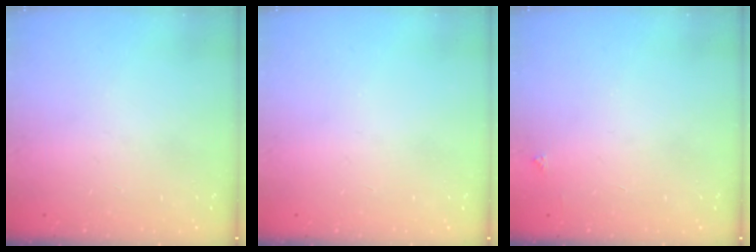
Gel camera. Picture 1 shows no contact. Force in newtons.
{"total": 0.0}
{"total": 2.1, "press": 2.1, "slide": 0.3}